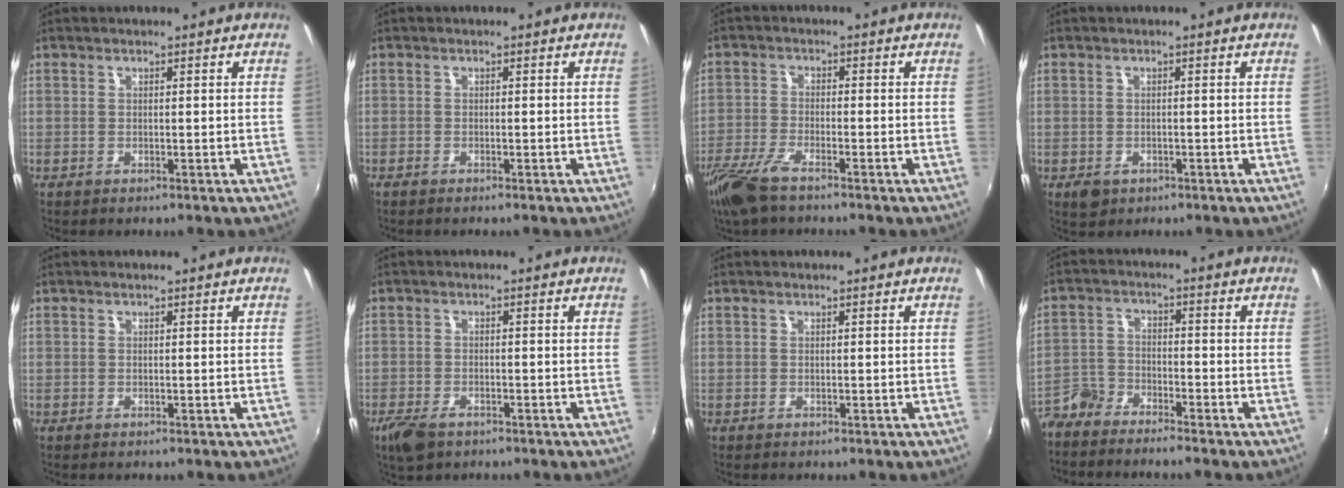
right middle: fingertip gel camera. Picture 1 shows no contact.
{"total": 0.8, "force": [-0.7, 0.0, 0.3], "torque": [-0.007, -0.003, -0.016]}
{"total": 8.0, "force": [-5.9, 1.9, 5.1], "torque": [-0.127, -0.022, -0.122]}
{"total": 2.8, "force": [-1.4, 2.1, 1.4], "torque": [-0.027, -0.006, -0.018]}
{"total": 0.0}
{"total": 6.2, "force": [-4.3, 2.3, 3.8], "torque": [-0.101, -0.020, -0.084]}
{"total": 0.0}
{"total": 5.1, "force": [-4.7, 1.3, 1.2], "torque": [-0.038, 0.003, -0.099]}